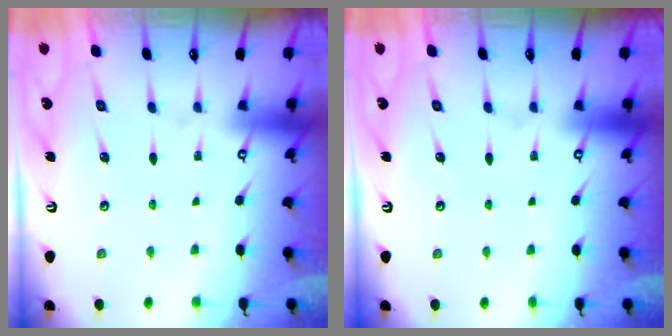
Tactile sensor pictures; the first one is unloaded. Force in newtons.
{"total": 0.0}